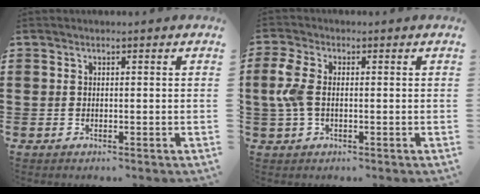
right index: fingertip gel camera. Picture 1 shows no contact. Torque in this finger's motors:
{"motor_torque": [0.92, -0.17, 0.50, 0.15]}